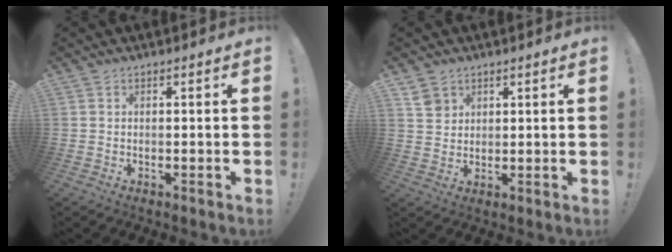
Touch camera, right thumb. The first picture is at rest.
{"total": 4.5, "force": [2.8, 3.3, 1.0], "torque": [-0.009, -0.013, 0.051]}